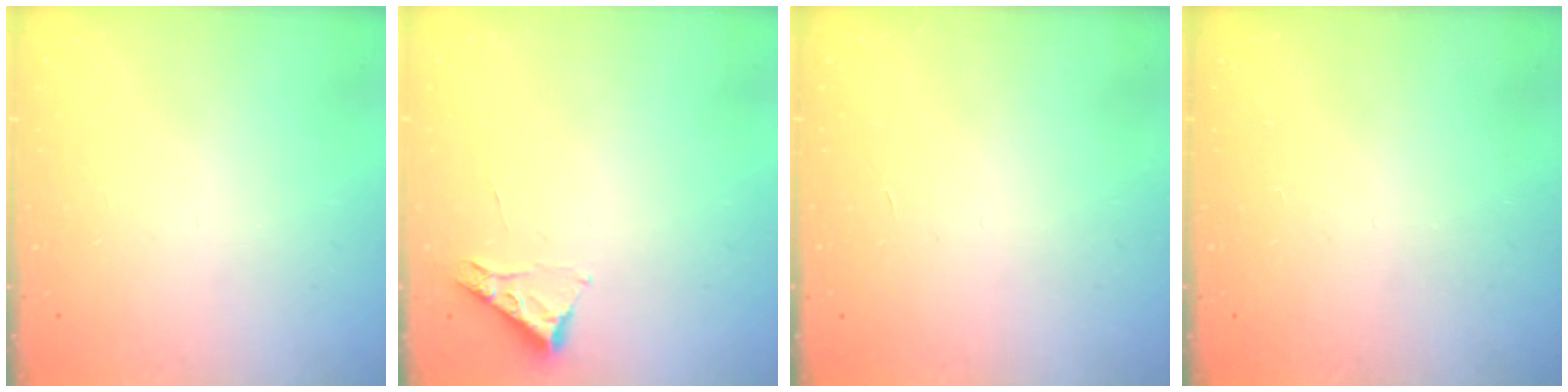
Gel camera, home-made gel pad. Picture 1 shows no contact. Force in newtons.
{"total": 3.4, "press": 3.3, "slide": 0.5}
{"total": 1.6, "press": 1.6, "slide": 0.1}
{"total": 0.0}